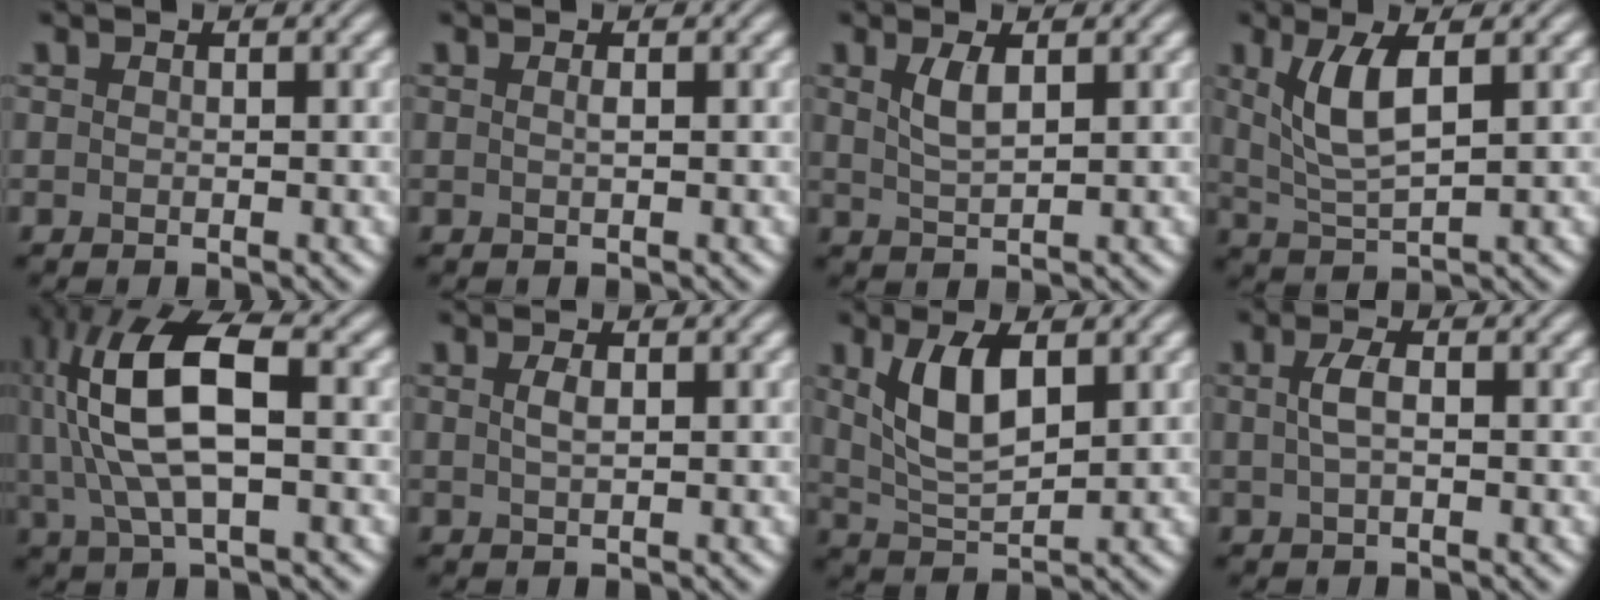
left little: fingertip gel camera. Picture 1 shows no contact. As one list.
[{"total": 0.5, "force": [0.1, 0.1, 0.5], "torque": [-0.010, 0.003, 0.001]}, {"total": 2.3, "force": [1.0, 0.8, 2.0], "torque": [-0.042, 0.000, 0.022]}, {"total": 4.7, "force": [1.6, 1.5, 4.1], "torque": [-0.091, -0.003, 0.036]}, {"total": 11.2, "force": [2.0, 4.7, 10.0], "torque": [-0.222, 0.012, 0.037]}, {"total": 1.2, "force": [0.3, 0.4, 1.1], "torque": [-0.024, 0.003, 0.006]}, {"total": 5.5, "force": [1.9, 2.4, 4.5], "torque": [-0.098, 0.001, 0.038]}, {"total": 1.8, "force": [0.1, 0.7, 1.7], "torque": [-0.039, 0.005, 0.001]}]